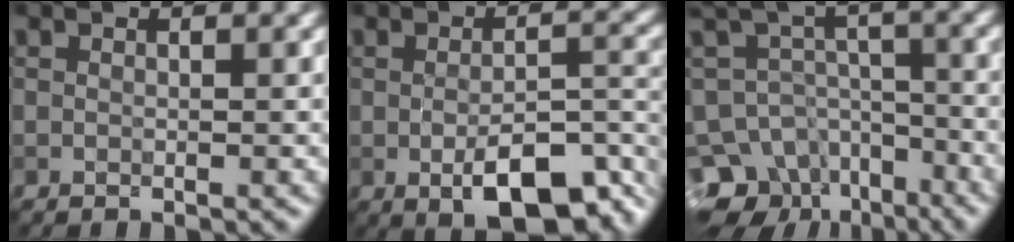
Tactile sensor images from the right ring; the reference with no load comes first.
{"total": 8.2, "force": [-3.9, 3.1, 6.4], "torque": [-0.097, -0.005, -0.045]}
{"total": 11.3, "force": [-8.0, 7.0, 3.9], "torque": [-0.064, 0.009, -0.108]}